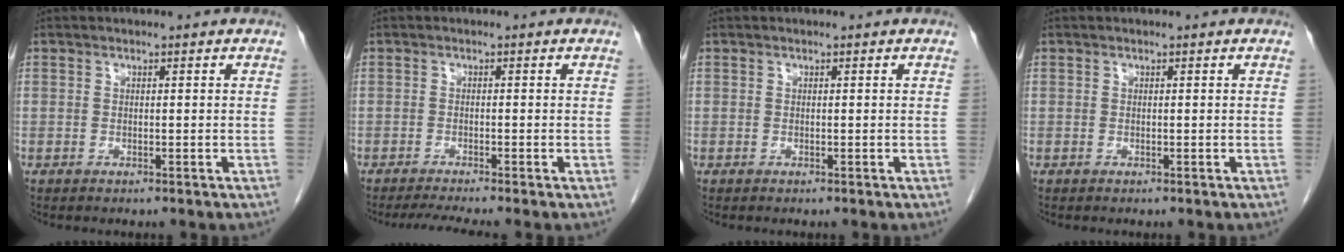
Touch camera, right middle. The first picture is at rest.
{"total": 3.5, "force": [-2.9, -0.9, 1.6], "torque": [-0.030, -0.014, -0.053]}
{"total": 0.0}
{"total": 0.0}